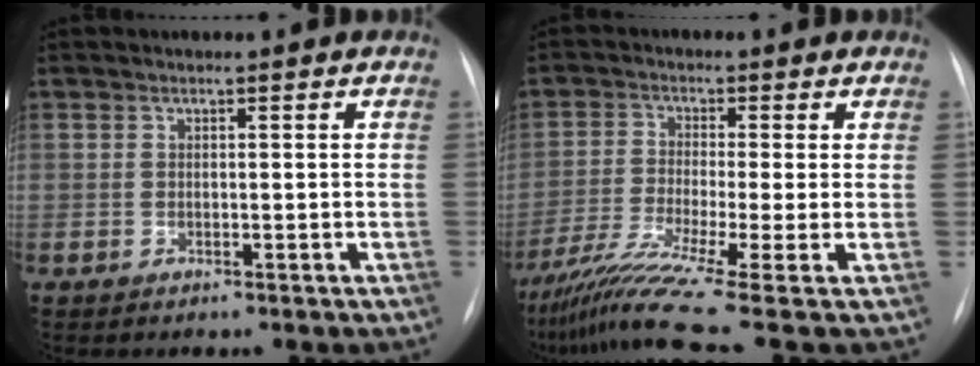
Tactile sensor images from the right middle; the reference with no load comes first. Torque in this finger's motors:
{"motor_torque": [0.28, -1.17, 0.04, 0.08]}